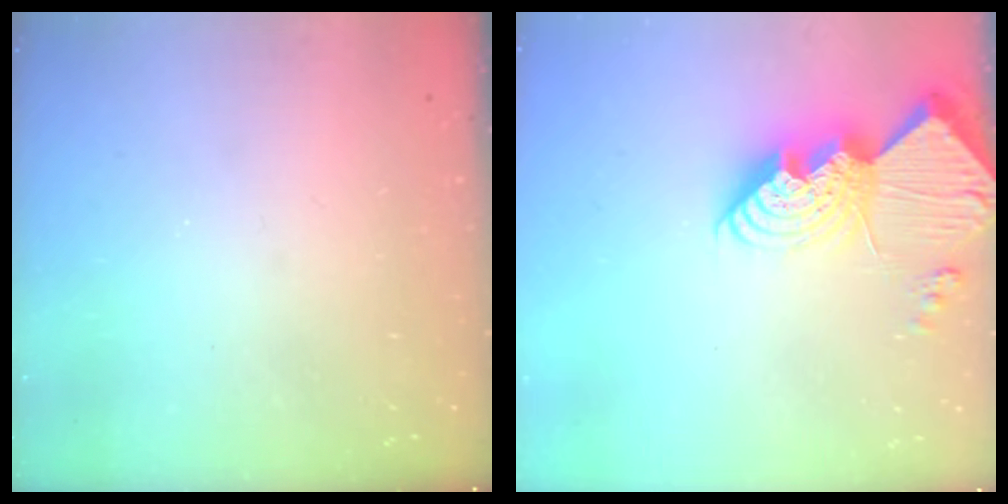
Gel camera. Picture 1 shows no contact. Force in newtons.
{"total": 21.2, "press": 21.1, "slide": 2.0}